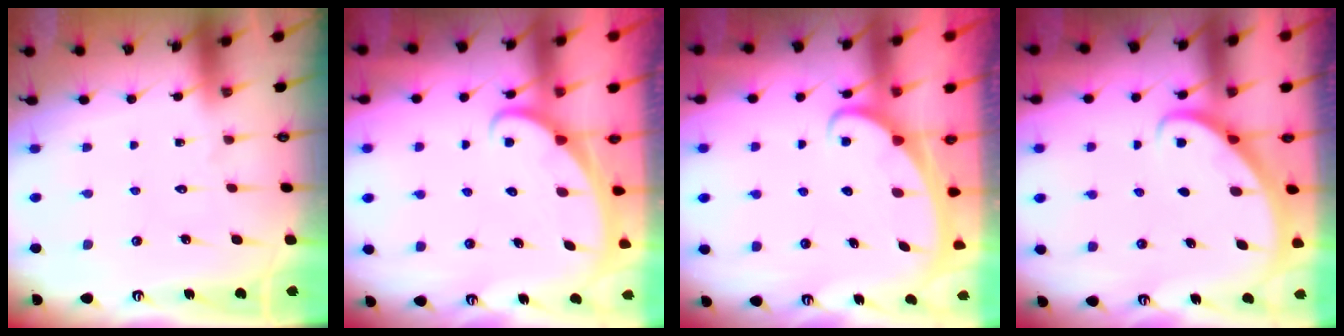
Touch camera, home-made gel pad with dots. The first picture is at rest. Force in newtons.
{"total": 2.1, "press": 2.1, "slide": 0.1}
{"total": 2.4, "press": 2.3, "slide": 0.3}
{"total": 2.8, "press": 2.8, "slide": 0.2}